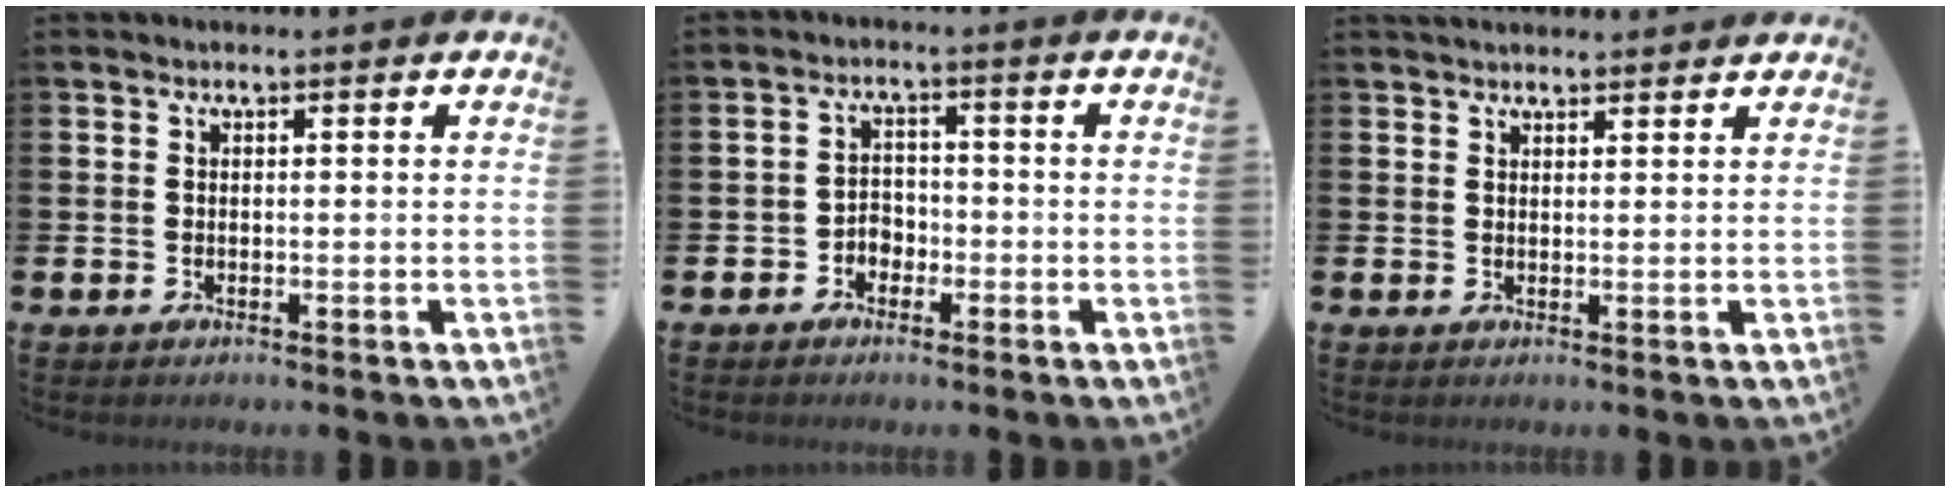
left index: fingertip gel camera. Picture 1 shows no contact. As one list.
[{"total": 2.6, "force": [-1.8, 1.8, 0.6], "torque": [-0.022, 0.009, -0.039]}, {"total": 2.1, "force": [2.0, 0.5, 0.2], "torque": [0.001, -0.006, 0.035]}]